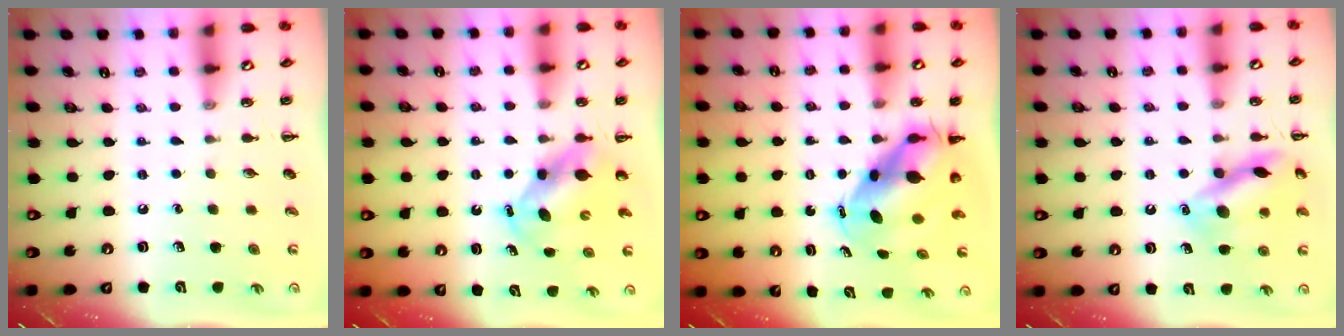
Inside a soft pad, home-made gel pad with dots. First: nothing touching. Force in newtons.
{"total": 5.7, "press": 5.6, "slide": 0.9}
{"total": 8.1, "press": 7.9, "slide": 1.9}
{"total": 13.5, "press": 13.4, "slide": 1.6}